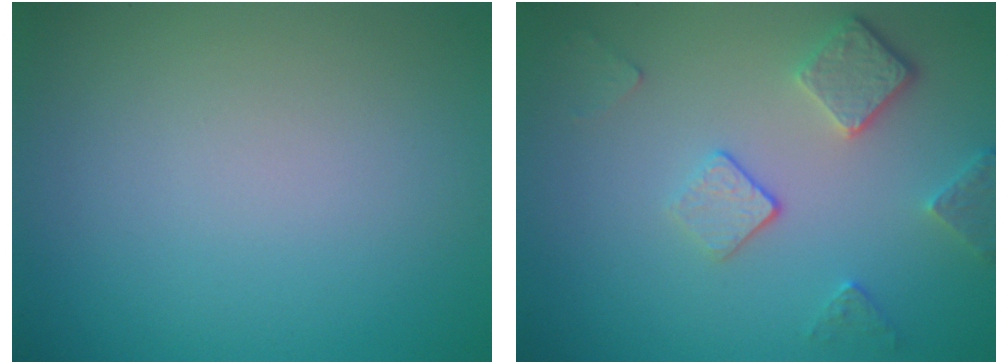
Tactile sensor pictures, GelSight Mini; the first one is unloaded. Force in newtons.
{"total": 3.8, "press": 2.9, "slide": 2.4}